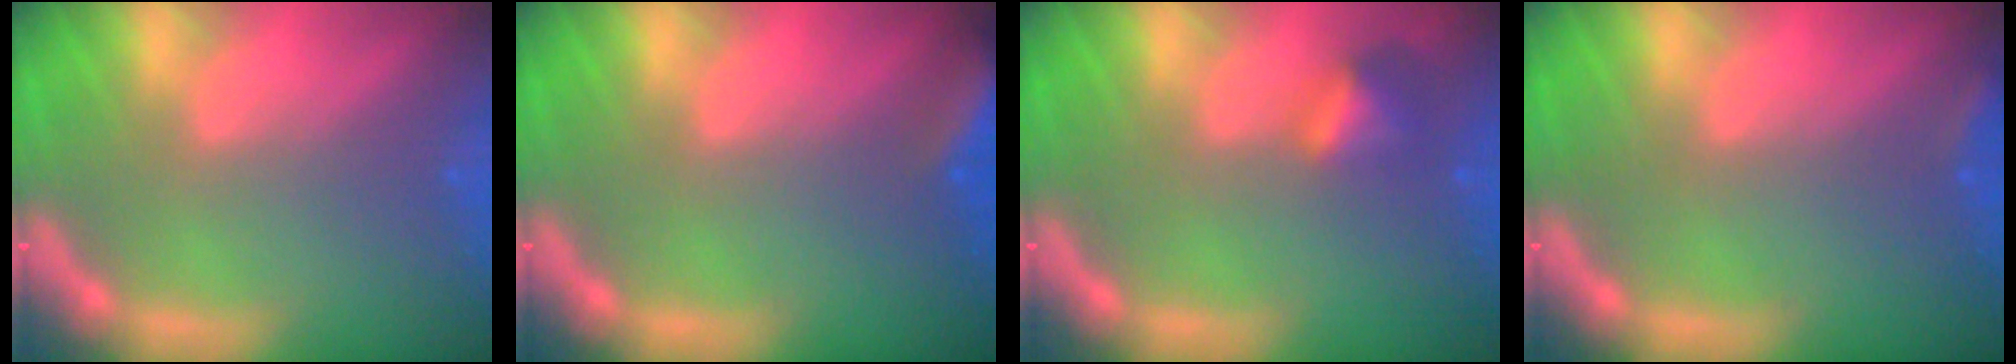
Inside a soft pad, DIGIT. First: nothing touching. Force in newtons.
{"total": 5.0}
{"total": 2.4}
{"total": 1.4}